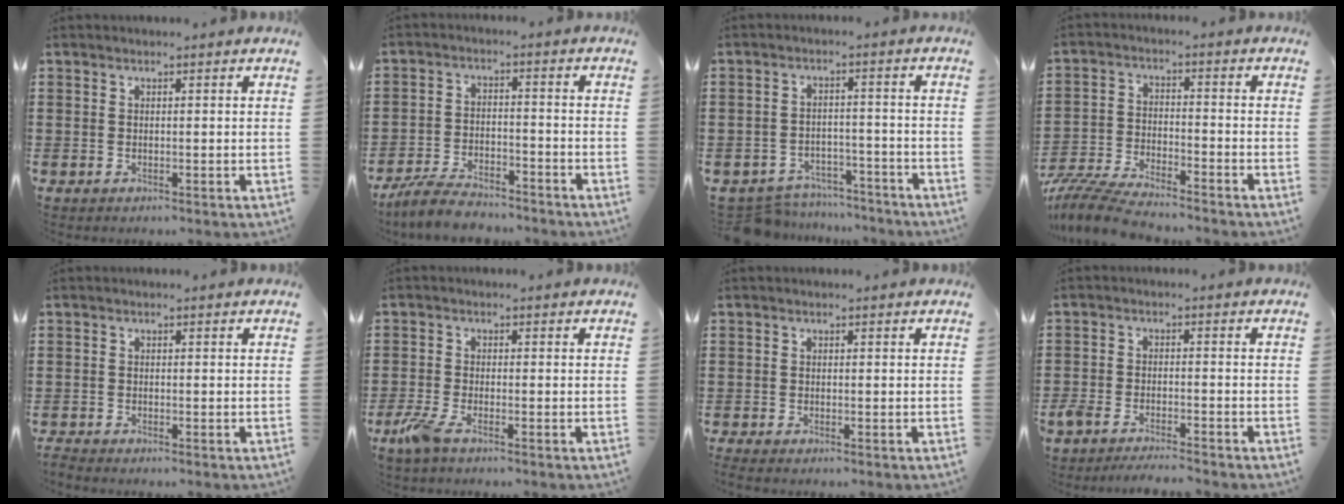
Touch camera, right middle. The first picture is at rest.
{"total": 5.9, "force": [-5.4, 1.2, 2.0], "torque": [-0.043, 0.005, -0.108]}
{"total": 5.5, "force": [-5.4, 1.0, 0.4], "torque": [-0.013, 0.010, -0.110]}
{"total": 7.2, "force": [-6.9, 0.7, 2.1], "torque": [-0.053, 0.001, -0.136]}
{"total": 1.0, "force": [-1.0, 0.0, 0.1], "torque": [-0.005, -0.002, -0.019]}
{"total": 3.4, "force": [-2.0, 0.7, 2.6], "torque": [-0.072, -0.009, -0.045]}
{"total": 0.6, "force": [-0.6, 0.0, 0.3], "torque": [-0.007, -0.005, -0.010]}
{"total": 3.7, "force": [-3.6, 0.4, 0.7], "torque": [-0.036, -0.006, -0.081]}